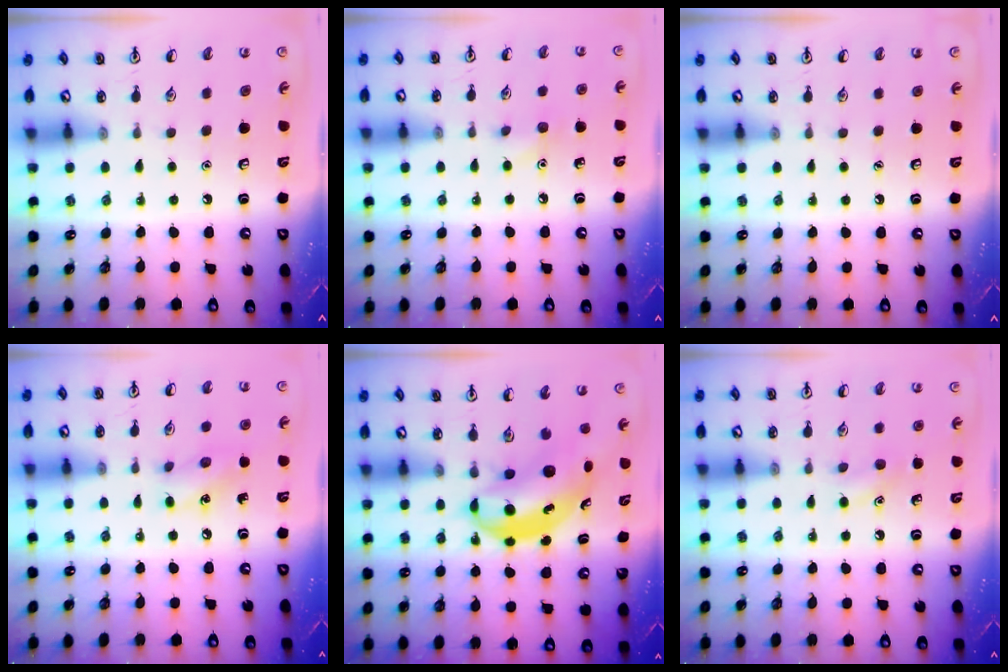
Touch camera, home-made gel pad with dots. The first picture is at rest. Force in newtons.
{"total": 5.4, "press": 5.2, "slide": 1.7}
{"total": 0.0}
{"total": 7.6, "press": 7.5, "slide": 1.2}
{"total": 6.3, "press": 6.0, "slide": 1.8}
{"total": 5.9, "press": 5.6, "slide": 1.9}